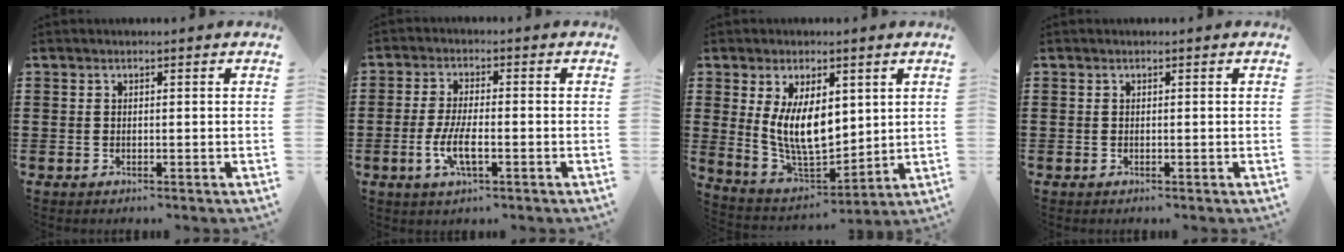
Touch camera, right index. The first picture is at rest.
{"total": 5.4, "force": [-1.7, 1.5, 4.9], "torque": [-0.101, -0.004, -0.035]}
{"total": 9.2, "force": [2.2, 4.8, 7.5], "torque": [-0.161, -0.007, 0.038]}
{"total": 0.0}